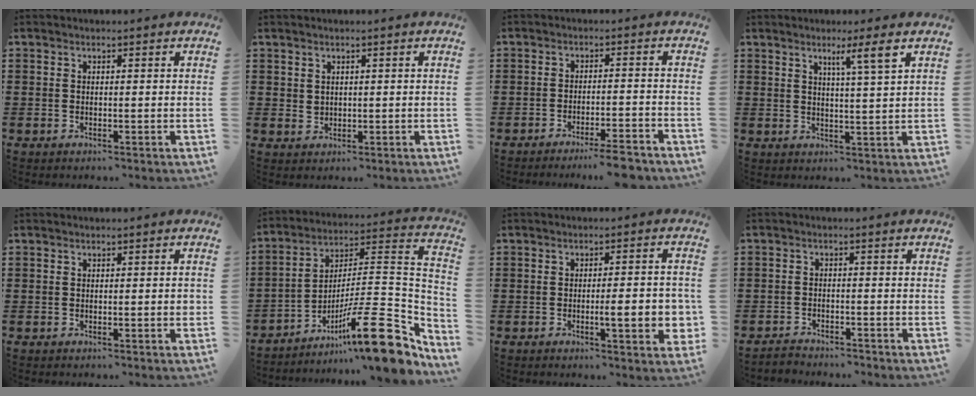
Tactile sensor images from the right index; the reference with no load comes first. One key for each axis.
{"total": 1.6, "fx": 1.2, "fy": 0.9, "fz": 0.2, "tx": -0.007, "ty": 0.003, "tz": 0.024}
{"total": 4.5, "fx": -4.0, "fy": -0.5, "fz": 2.0, "tx": -0.033, "ty": -0.012, "tz": -0.075}
{"total": 4.2, "fx": 2.3, "fy": -0.6, "fz": 3.5, "tx": -0.065, "ty": -0.007, "tz": 0.033}
{"total": 0.9, "fx": -0.1, "fy": 0.1, "fz": 0.9, "tx": -0.016, "ty": -0.001, "tz": -0.002}
{"total": 17.4, "fx": -9.2, "fy": 3.5, "fz": 14.4, "tx": -0.205, "ty": 0.012, "tz": -0.151}
{"total": 6.7, "fx": -1.5, "fy": 1.3, "fz": 6.4, "tx": -0.085, "ty": -0.009, "tz": -0.024}
{"total": 1.9, "fx": -1.9, "fy": 0.2, "fz": -0.1, "tx": -0.004, "ty": 0.001, "tz": -0.043}